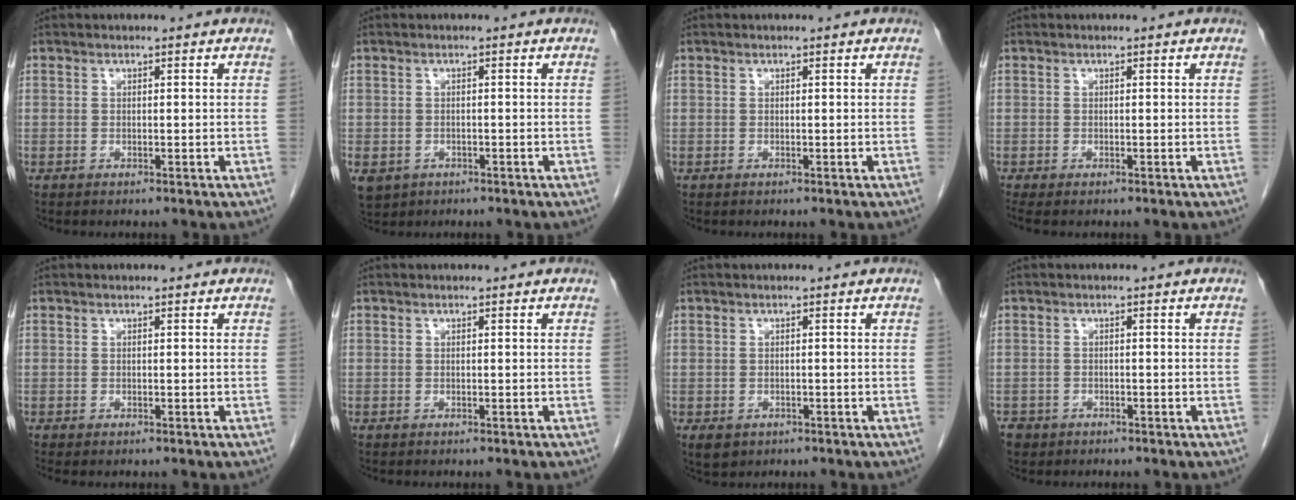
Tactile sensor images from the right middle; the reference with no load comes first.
{"total": 8.3, "force": [-3.6, 6.7, 3.1], "torque": [-0.095, -0.008, -0.047]}
{"total": 0.0}
{"total": 1.3, "force": [-1.1, 0.4, 0.7], "torque": [-0.006, -0.004, -0.015]}
{"total": 0.0}
{"total": 0.0}
{"total": 2.7, "force": [-1.5, 2.0, 1.1], "torque": [-0.016, -0.001, -0.015]}
{"total": 3.1, "force": [-2.1, 2.1, 0.7], "torque": [-0.014, 0.001, -0.036]}